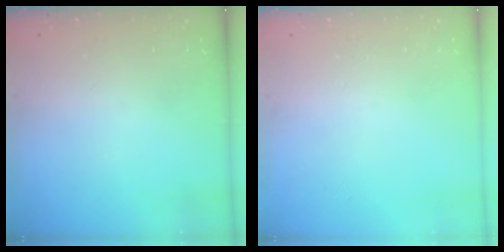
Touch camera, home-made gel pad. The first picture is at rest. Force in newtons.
{"total": 0.0}